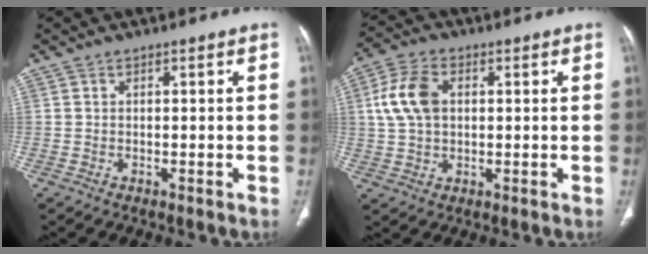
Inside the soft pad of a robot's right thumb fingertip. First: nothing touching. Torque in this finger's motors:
{"motor_torque": [-0.44, 0.51, 0.26, -0.15, 0.08]}